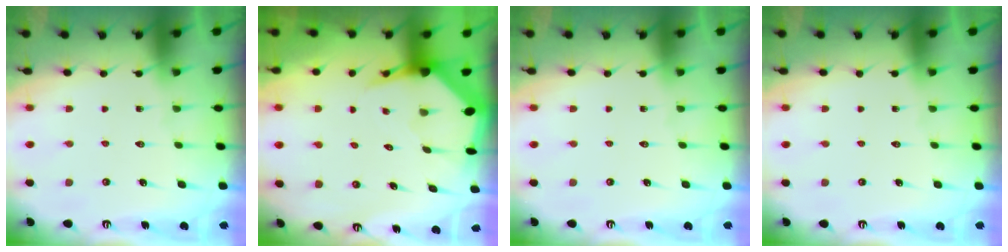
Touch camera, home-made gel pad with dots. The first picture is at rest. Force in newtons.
{"total": 4.9, "press": 4.9, "slide": 0.6}
{"total": 0.0}
{"total": 0.0}